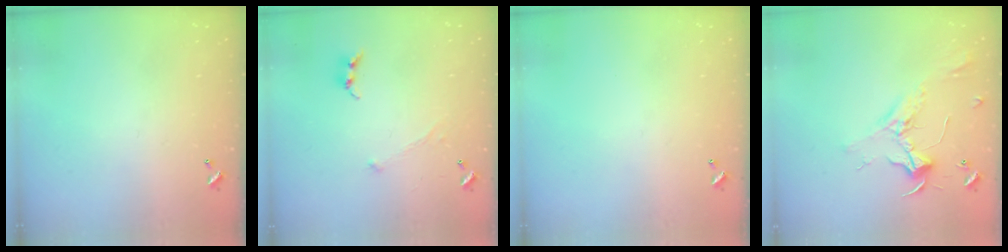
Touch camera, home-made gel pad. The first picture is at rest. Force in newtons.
{"total": 0.0}
{"total": 0.0}
{"total": 2.3, "press": 2.2, "slide": 0.6}